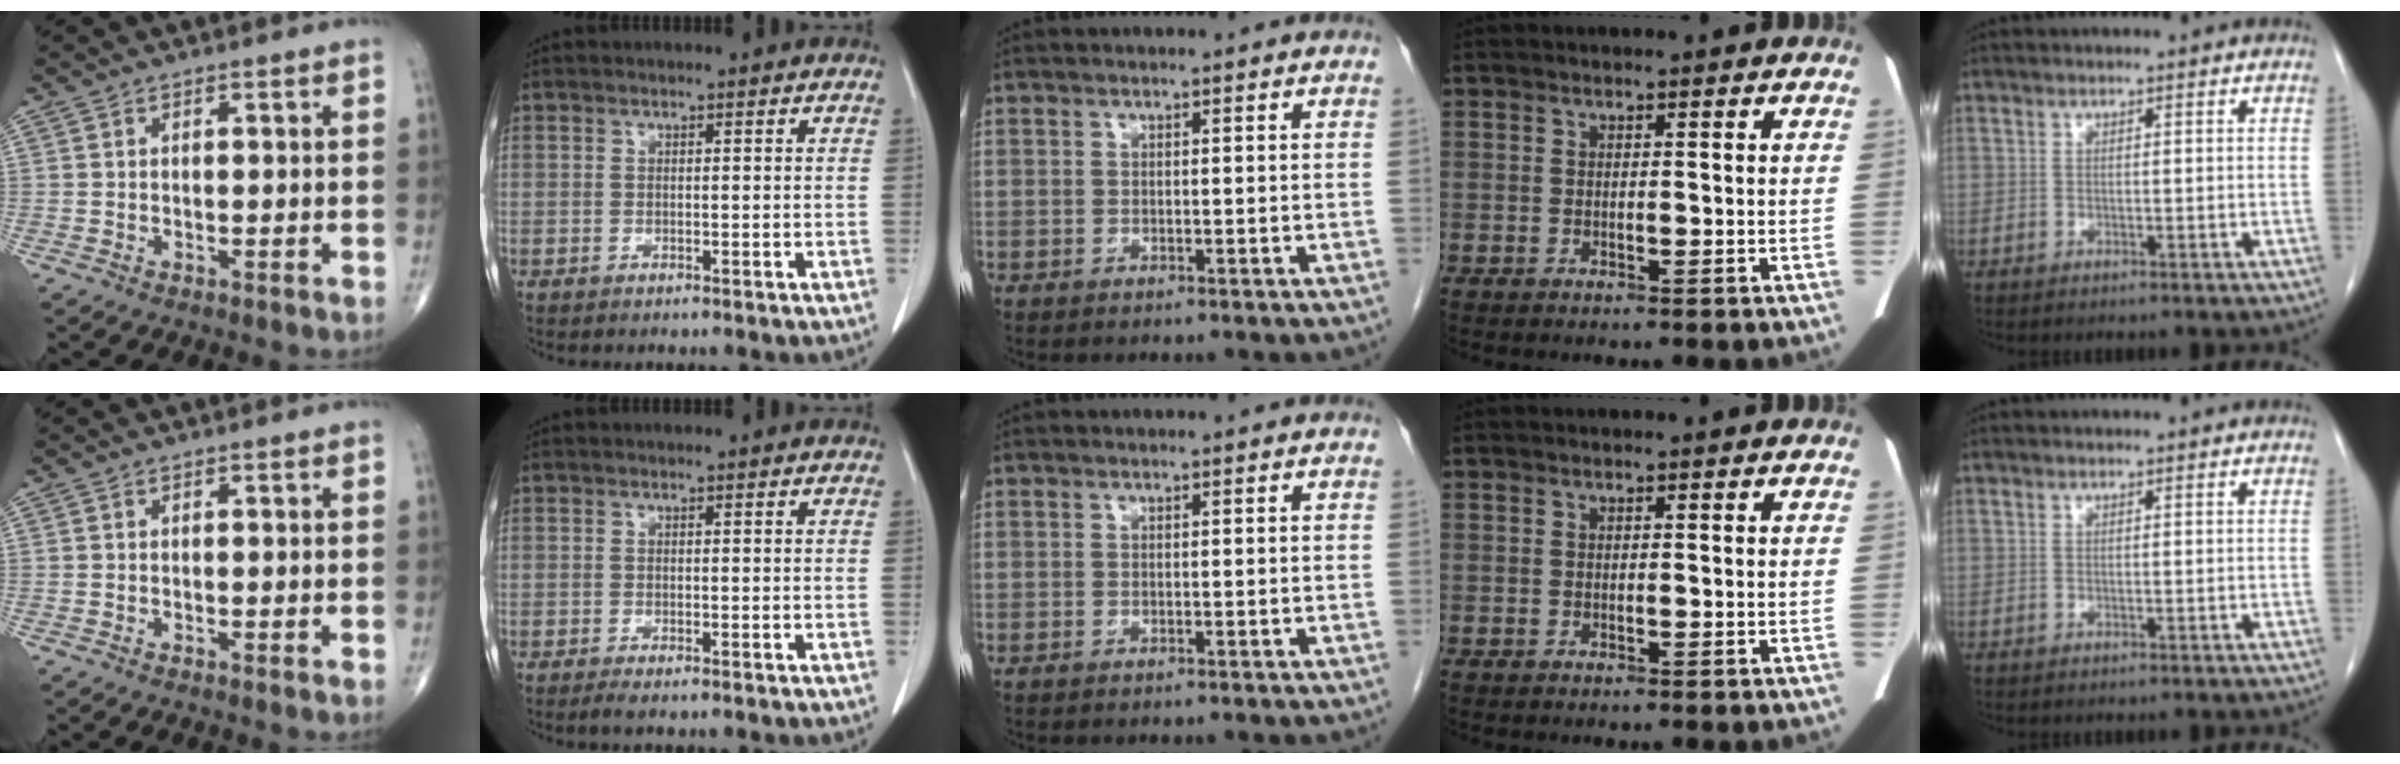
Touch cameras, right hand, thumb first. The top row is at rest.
{"thumb": {"total": 0.5, "force": [0.0, 0.2, 0.5], "torque": [-0.012, -0.003, -0.002]}, "index": {"total": 1.5, "force": [-1.1, 0.0, 1.1], "torque": [-0.021, -0.006, -0.019]}}